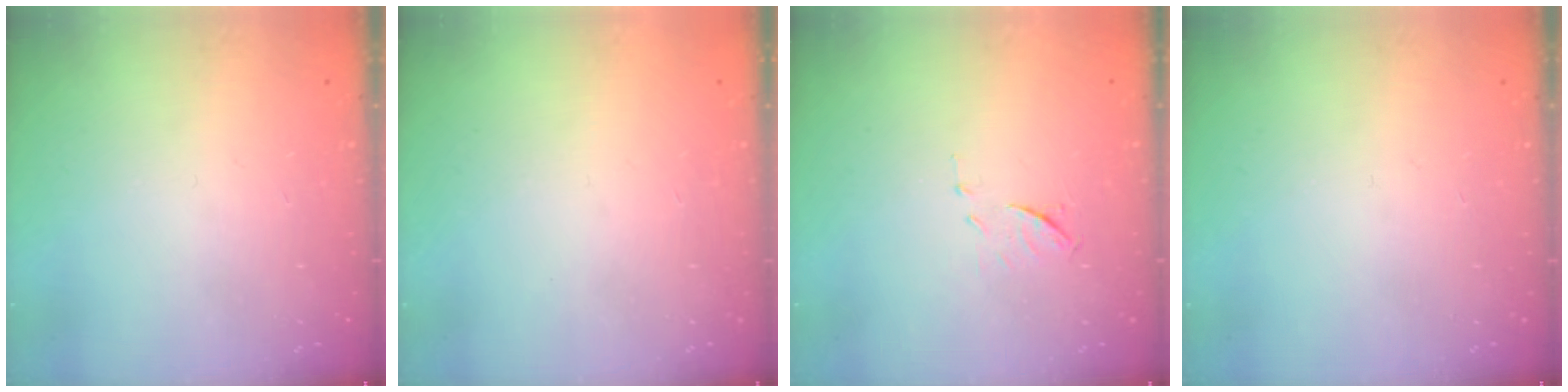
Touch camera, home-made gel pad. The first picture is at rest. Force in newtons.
{"total": 1.5, "press": 1.5, "slide": 0.1}
{"total": 6.3, "press": 6.2, "slide": 0.6}
{"total": 0.0}